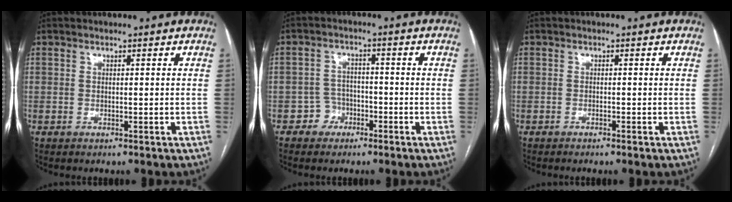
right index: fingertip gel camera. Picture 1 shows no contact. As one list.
[{"total": 3.6, "force": [-1.9, 3.0, 0.1], "torque": [0.006, 0.016, -0.035]}, {"total": 0.7, "force": [-0.5, -0.2, 0.4], "torque": [-0.009, 0.001, -0.009]}]